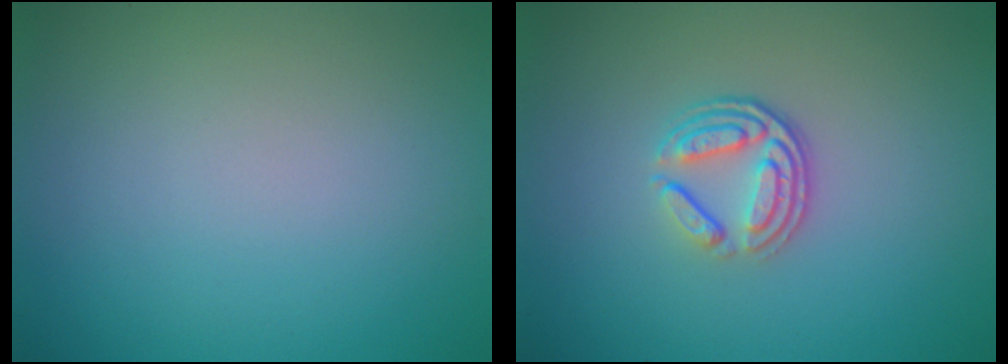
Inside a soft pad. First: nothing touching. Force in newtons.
{"total": 3.6, "press": 2.6, "slide": 2.6}